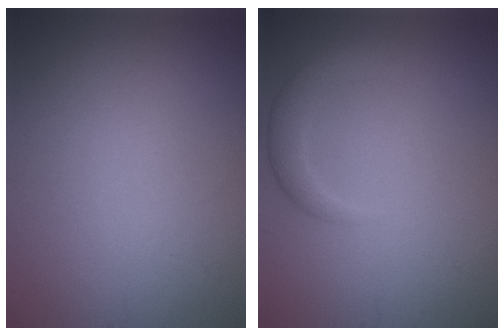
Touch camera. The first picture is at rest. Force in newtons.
{"total": 2.4, "press": 2.3, "slide": 0.3}